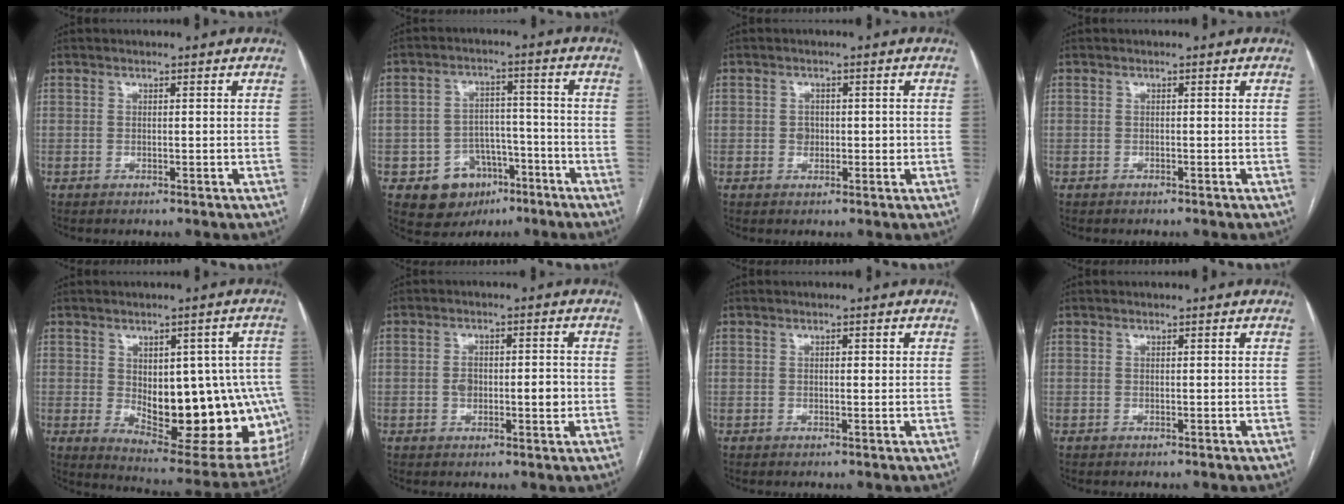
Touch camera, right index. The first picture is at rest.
{"total": 8.4, "force": [-4.3, 6.8, 2.5], "torque": [-0.036, 0.023, -0.058]}
{"total": 2.1, "force": [-0.1, 1.7, 1.2], "torque": [-0.017, 0.003, 0.000]}
{"total": 0.0}
{"total": 20.8, "force": [-2.1, 9.1, 18.6], "torque": [-0.179, 0.011, 0.003]}
{"total": 5.2, "force": [-0.6, 2.4, 4.5], "torque": [-0.074, 0.008, -0.007]}
{"total": 1.0, "force": [0.3, 0.4, 0.9], "torque": [-0.016, 0.002, 0.004]}
{"total": 0.0}